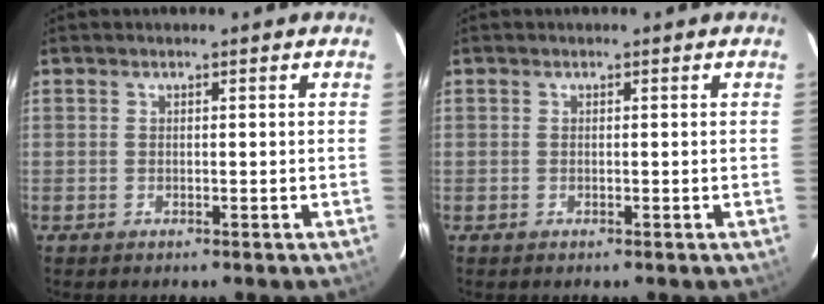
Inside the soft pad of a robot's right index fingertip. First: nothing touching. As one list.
[{"total": 0.0}]